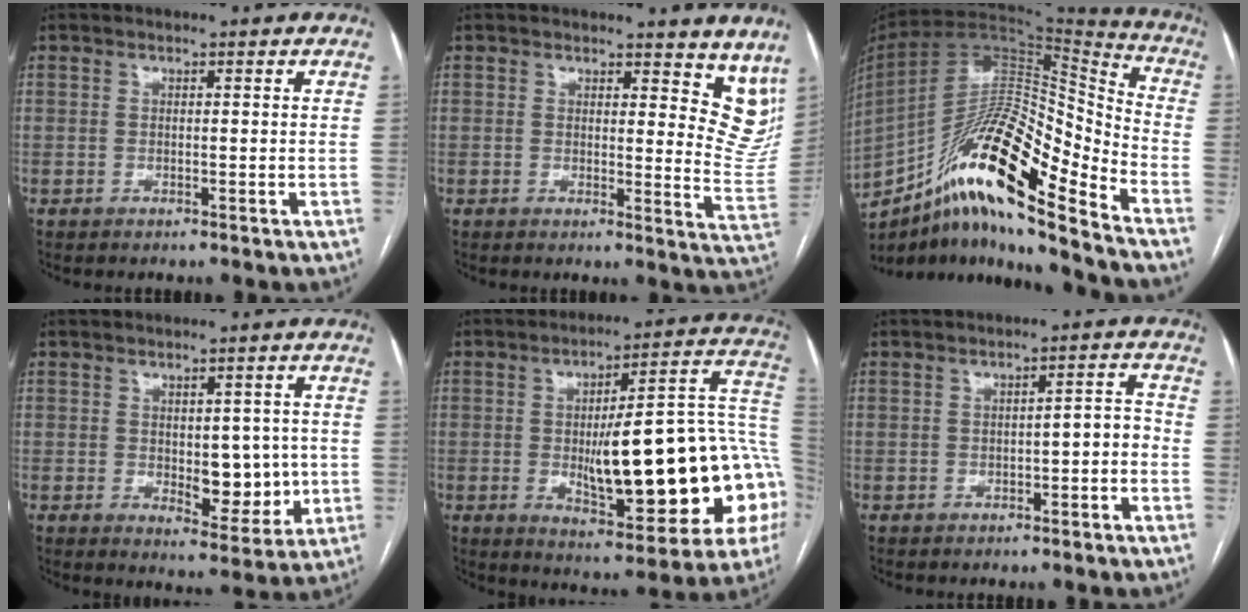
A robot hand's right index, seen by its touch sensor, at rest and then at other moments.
{"total": 11.0, "force": [9.5, 4.0, 3.8], "torque": [-0.001, -0.050, 0.077]}
{"total": 21.9, "force": [-13.9, 2.7, 16.7], "torque": [-0.300, 0.007, -0.248]}
{"total": 7.2, "force": [-0.3, 3.8, 6.2], "torque": [-0.070, 0.000, 0.009]}
{"total": 24.9, "force": [-3.3, 6.0, 24.0], "torque": [-0.263, 0.029, -0.030]}
{"total": 3.3, "force": [-1.3, 1.1, 2.9], "torque": [-0.039, 0.021, -0.018]}